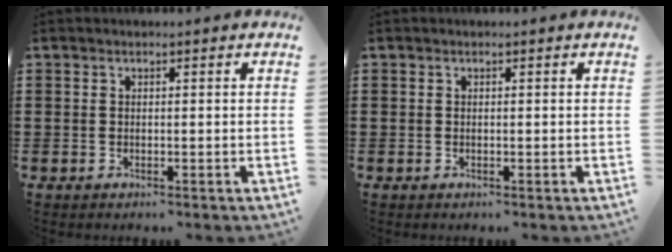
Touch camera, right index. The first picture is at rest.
{"total": 0.0}